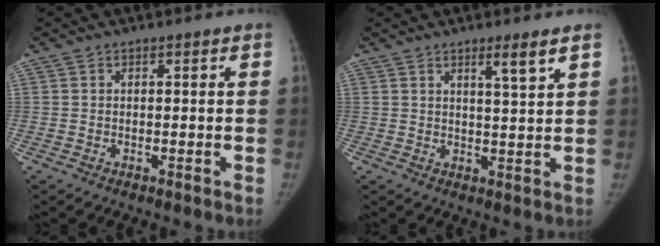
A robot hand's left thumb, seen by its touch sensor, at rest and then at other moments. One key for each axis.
{"total": 4.1, "fx": 2.6, "fy": -0.1, "fz": 3.2, "tx": -0.051, "ty": -0.025, "tz": 0.045}